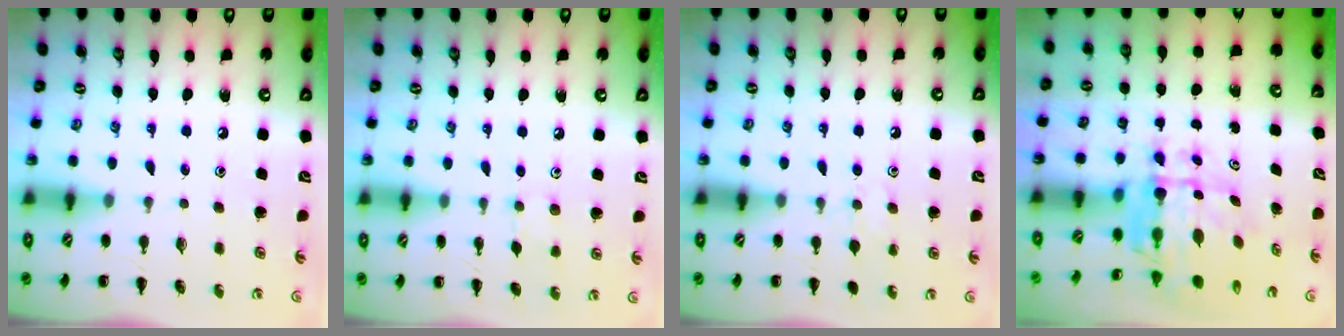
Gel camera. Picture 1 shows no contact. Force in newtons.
{"total": 5.7, "press": 5.4, "slide": 2.0}
{"total": 6.5, "press": 6.2, "slide": 1.9}
{"total": 7.2, "press": 6.7, "slide": 2.7}